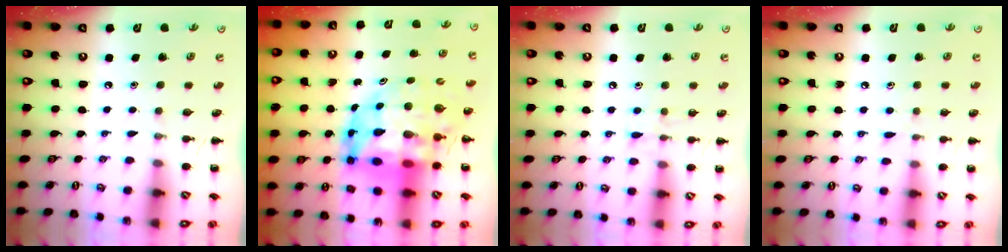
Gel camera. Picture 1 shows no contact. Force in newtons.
{"total": 15.7, "press": 15.2, "slide": 4.3}
{"total": 5.5, "press": 5.3, "slide": 1.5}
{"total": 4.7, "press": 4.4, "slide": 1.6}